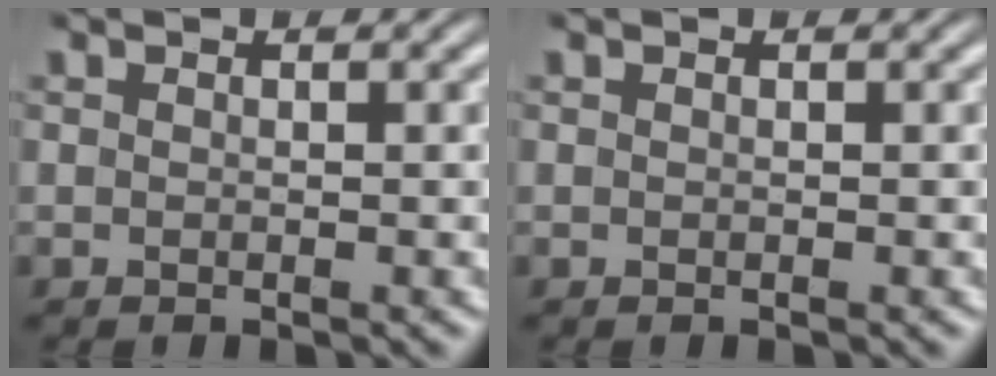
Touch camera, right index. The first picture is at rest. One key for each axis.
{"total": 0.0}